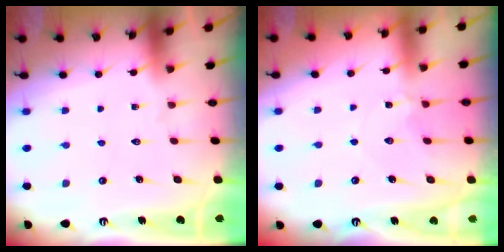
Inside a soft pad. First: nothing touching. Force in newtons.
{"total": 2.3, "press": 2.3, "slide": 0.3}